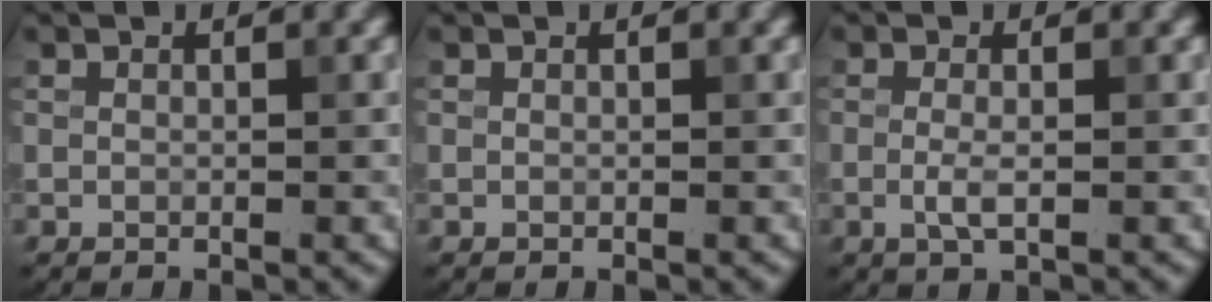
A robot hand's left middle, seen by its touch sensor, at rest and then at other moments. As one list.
[{"total": 0.0}, {"total": 1.7, "force": [-0.3, 0.5, 1.6], "torque": [-0.035, -0.004, -0.009]}]